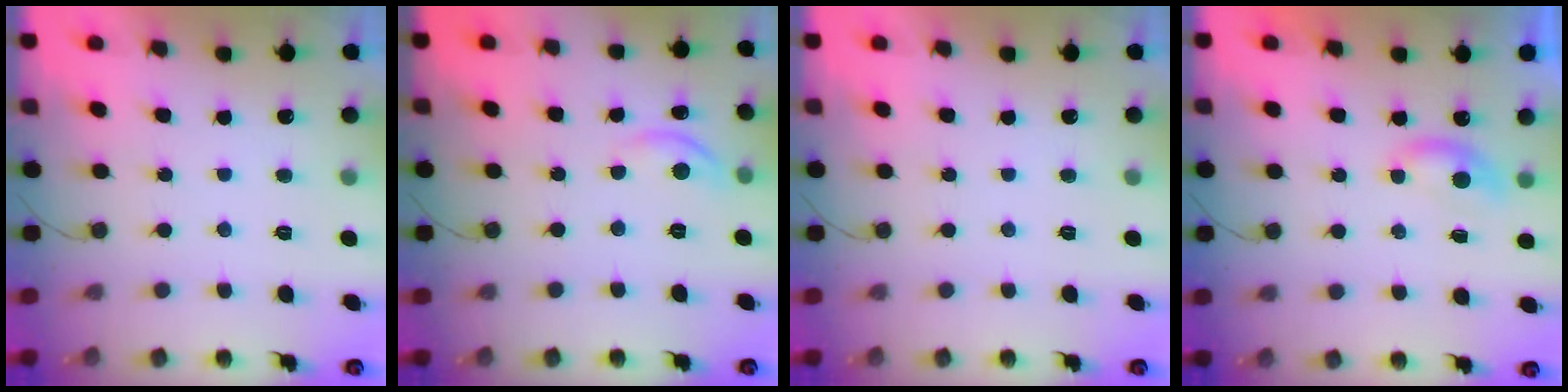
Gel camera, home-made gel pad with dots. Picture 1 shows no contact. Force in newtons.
{"total": 4.9, "press": 4.9, "slide": 0.5}
{"total": 0.0}
{"total": 5.4, "press": 5.3, "slide": 0.5}